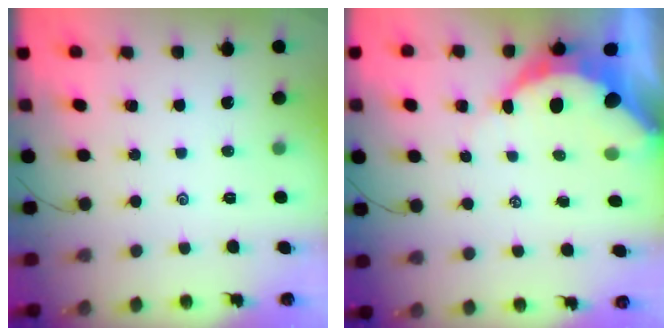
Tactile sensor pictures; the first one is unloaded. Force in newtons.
{"total": 9.9, "press": 9.9, "slide": 1.0}